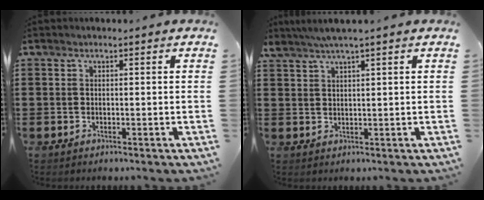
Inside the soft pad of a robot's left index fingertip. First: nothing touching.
{"total": 2.7, "force": [2.1, -0.3, 1.6], "torque": [-0.035, 0.003, 0.038]}